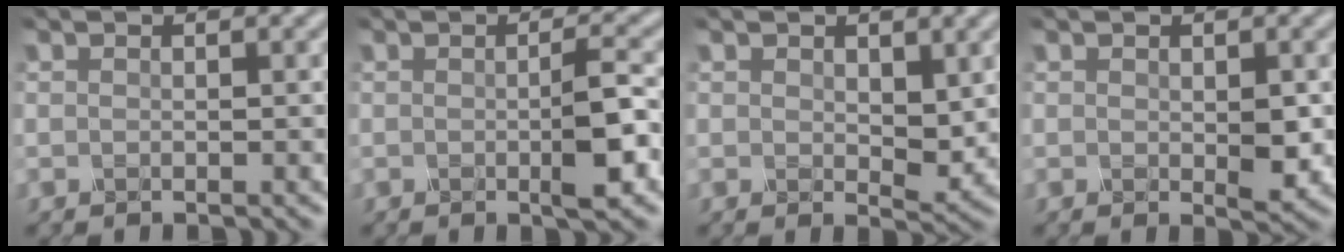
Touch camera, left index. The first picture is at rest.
{"total": 3.0, "force": [-0.5, 0.3, 2.9], "torque": [-0.056, -0.001, -0.009]}
{"total": 2.1, "force": [0.6, 1.1, 1.6], "torque": [-0.032, -0.003, 0.014]}
{"total": 1.9, "force": [-0.2, 0.7, 1.7], "torque": [-0.034, -0.003, 0.000]}